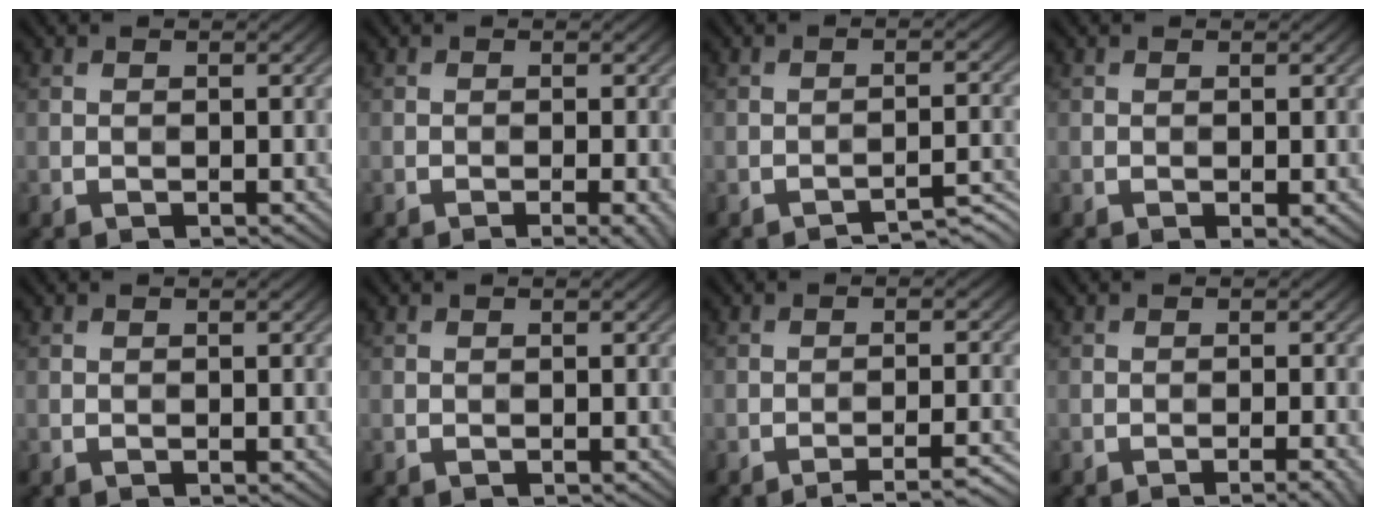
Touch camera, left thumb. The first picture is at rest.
{"total": 2.4, "force": [-1.1, 0.4, 2.1], "torque": [-0.028, 0.003, -0.020]}
{"total": 3.1, "force": [-2.8, 0.3, 1.5], "torque": [-0.016, 0.010, -0.042]}
{"total": 0.8, "force": [-0.2, 0.2, 0.7], "torque": [-0.013, -0.005, -0.004]}
{"total": 0.0}
{"total": 0.0}
{"total": 4.9, "force": [-3.6, 0.7, 3.2], "torque": [-0.044, 0.016, -0.061]}
{"total": 2.3, "force": [-1.2, 0.4, 1.9], "torque": [-0.022, 0.005, -0.020]}